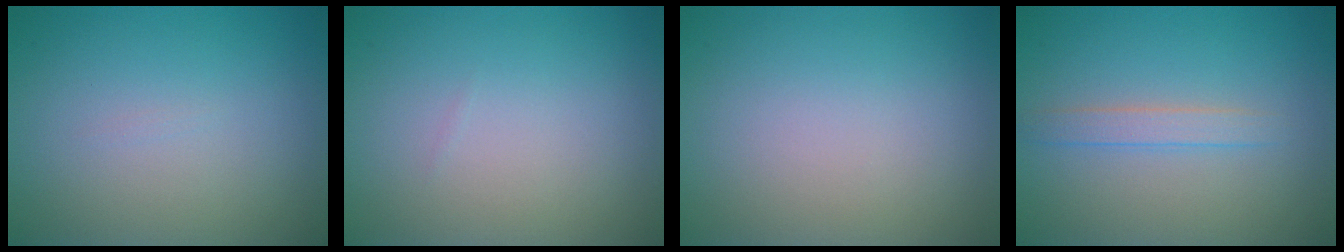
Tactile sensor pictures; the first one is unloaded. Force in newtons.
{"total": 0.0}
{"total": 0.0}
{"total": 1.7, "press": 1.7, "slide": 0.0}